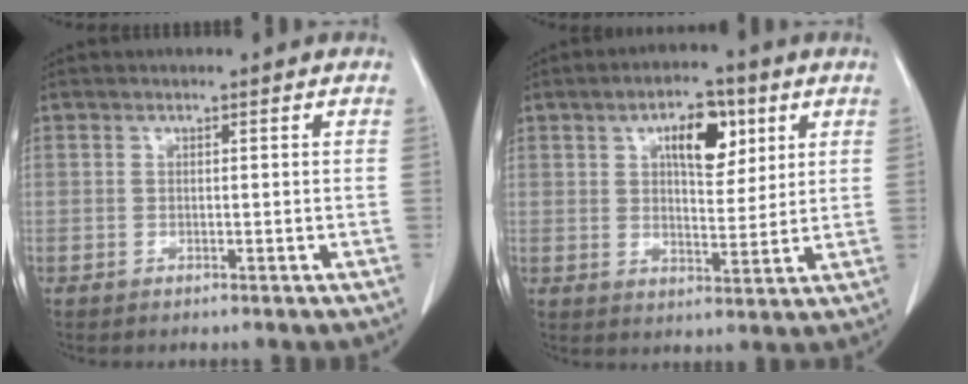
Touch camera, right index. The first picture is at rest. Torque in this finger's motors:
{"motor_torque": [0.28, 0.25, 0.29, 0.05]}